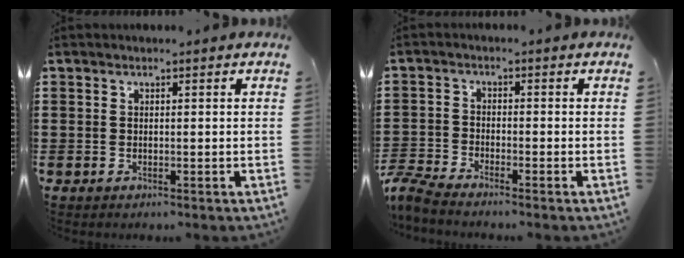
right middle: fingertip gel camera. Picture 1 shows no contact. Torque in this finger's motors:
{"motor_torque": [1.32, -0.76, 0.02, 0.08]}